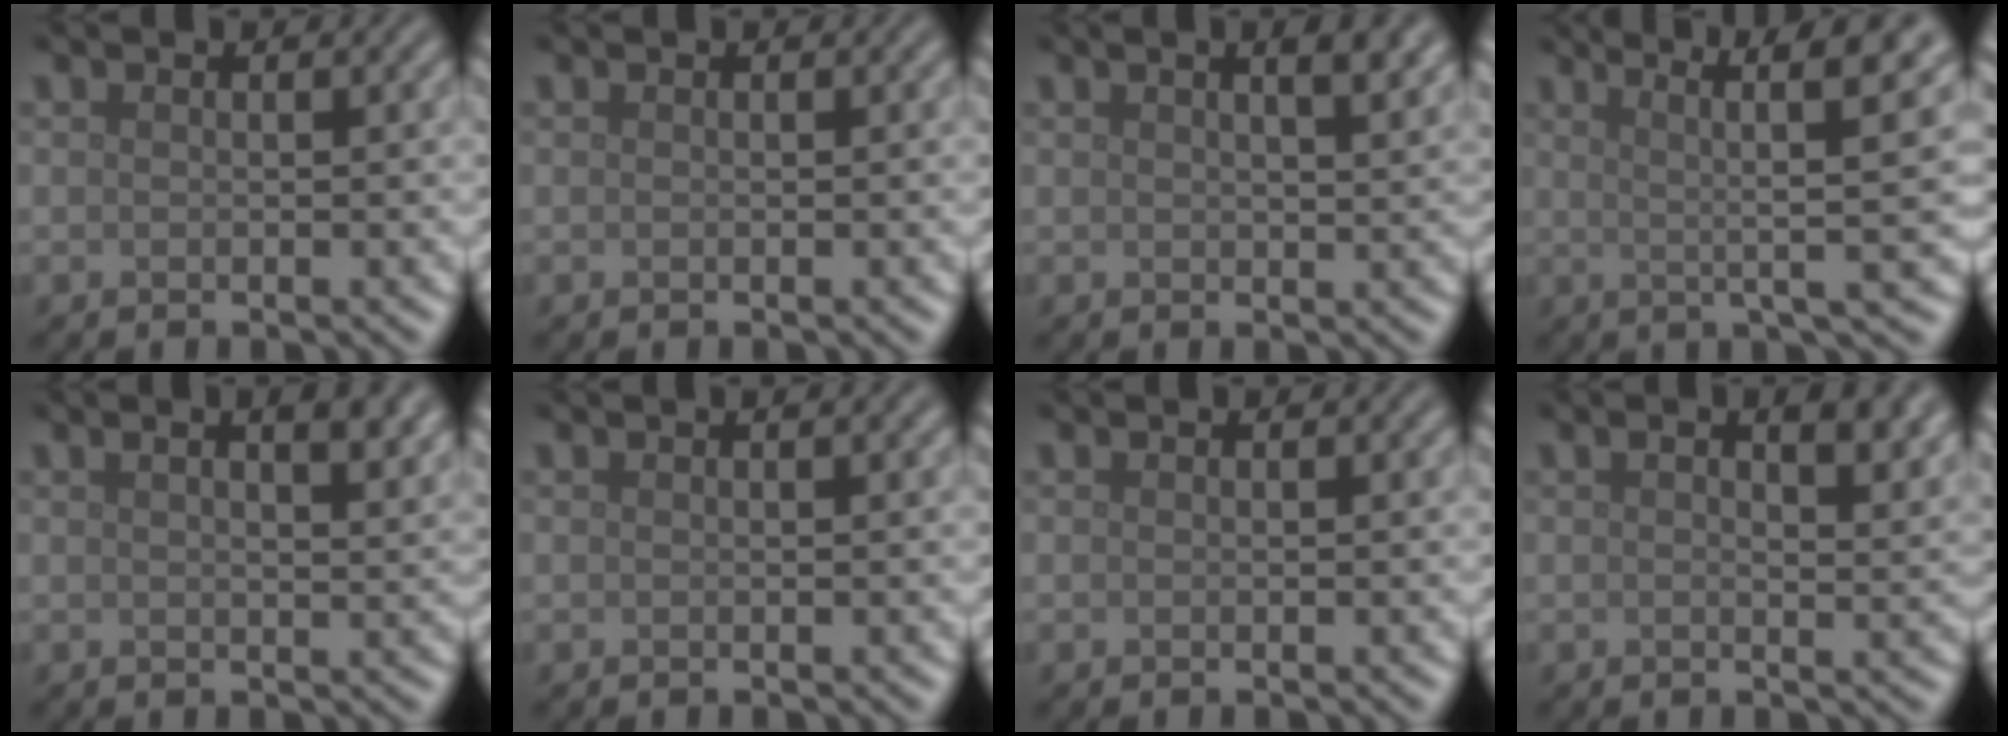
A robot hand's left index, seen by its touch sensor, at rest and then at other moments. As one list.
[{"total": 0.0}, {"total": 2.9, "force": [1.7, 0.9, 2.2], "torque": [-0.024, 0.004, 0.023]}, {"total": 7.3, "force": [2.5, 0.9, 6.9], "torque": [-0.104, 0.017, 0.046]}, {"total": 4.4, "force": [2.2, 1.6, 3.5], "torque": [-0.028, 0.013, 0.014]}, {"total": 0.8, "force": [0.3, 0.2, 0.7], "torque": [-0.006, 0.007, 0.005]}, {"total": 0.0}, {"total": 4.5, "force": [1.8, 1.3, 3.9], "torque": [-0.049, 0.006, 0.020]}]